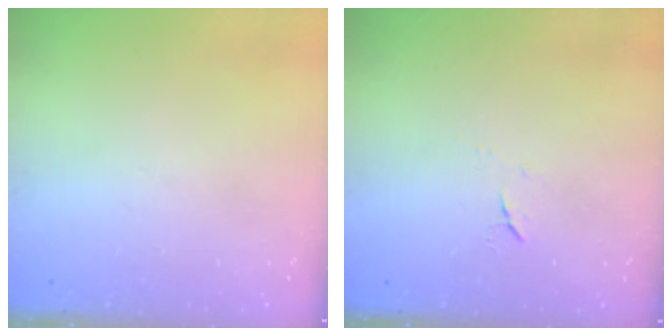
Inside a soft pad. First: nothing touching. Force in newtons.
{"total": 4.6, "press": 4.6, "slide": 0.7}